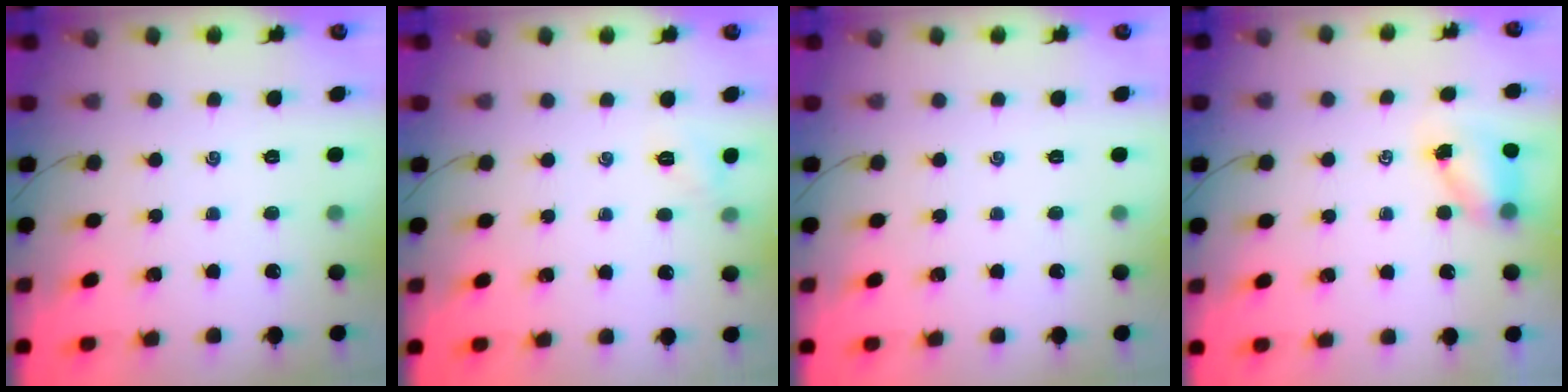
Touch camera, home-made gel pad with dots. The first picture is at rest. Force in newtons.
{"total": 5.2, "press": 4.9, "slide": 1.7}
{"total": 0.0}
{"total": 5.0, "press": 5.0, "slide": 0.7}